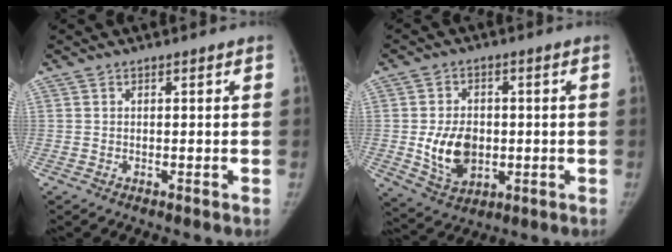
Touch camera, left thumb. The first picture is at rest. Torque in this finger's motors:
{"motor_torque": [-0.51, 0.76, 0.26, -0.36, 0.07]}